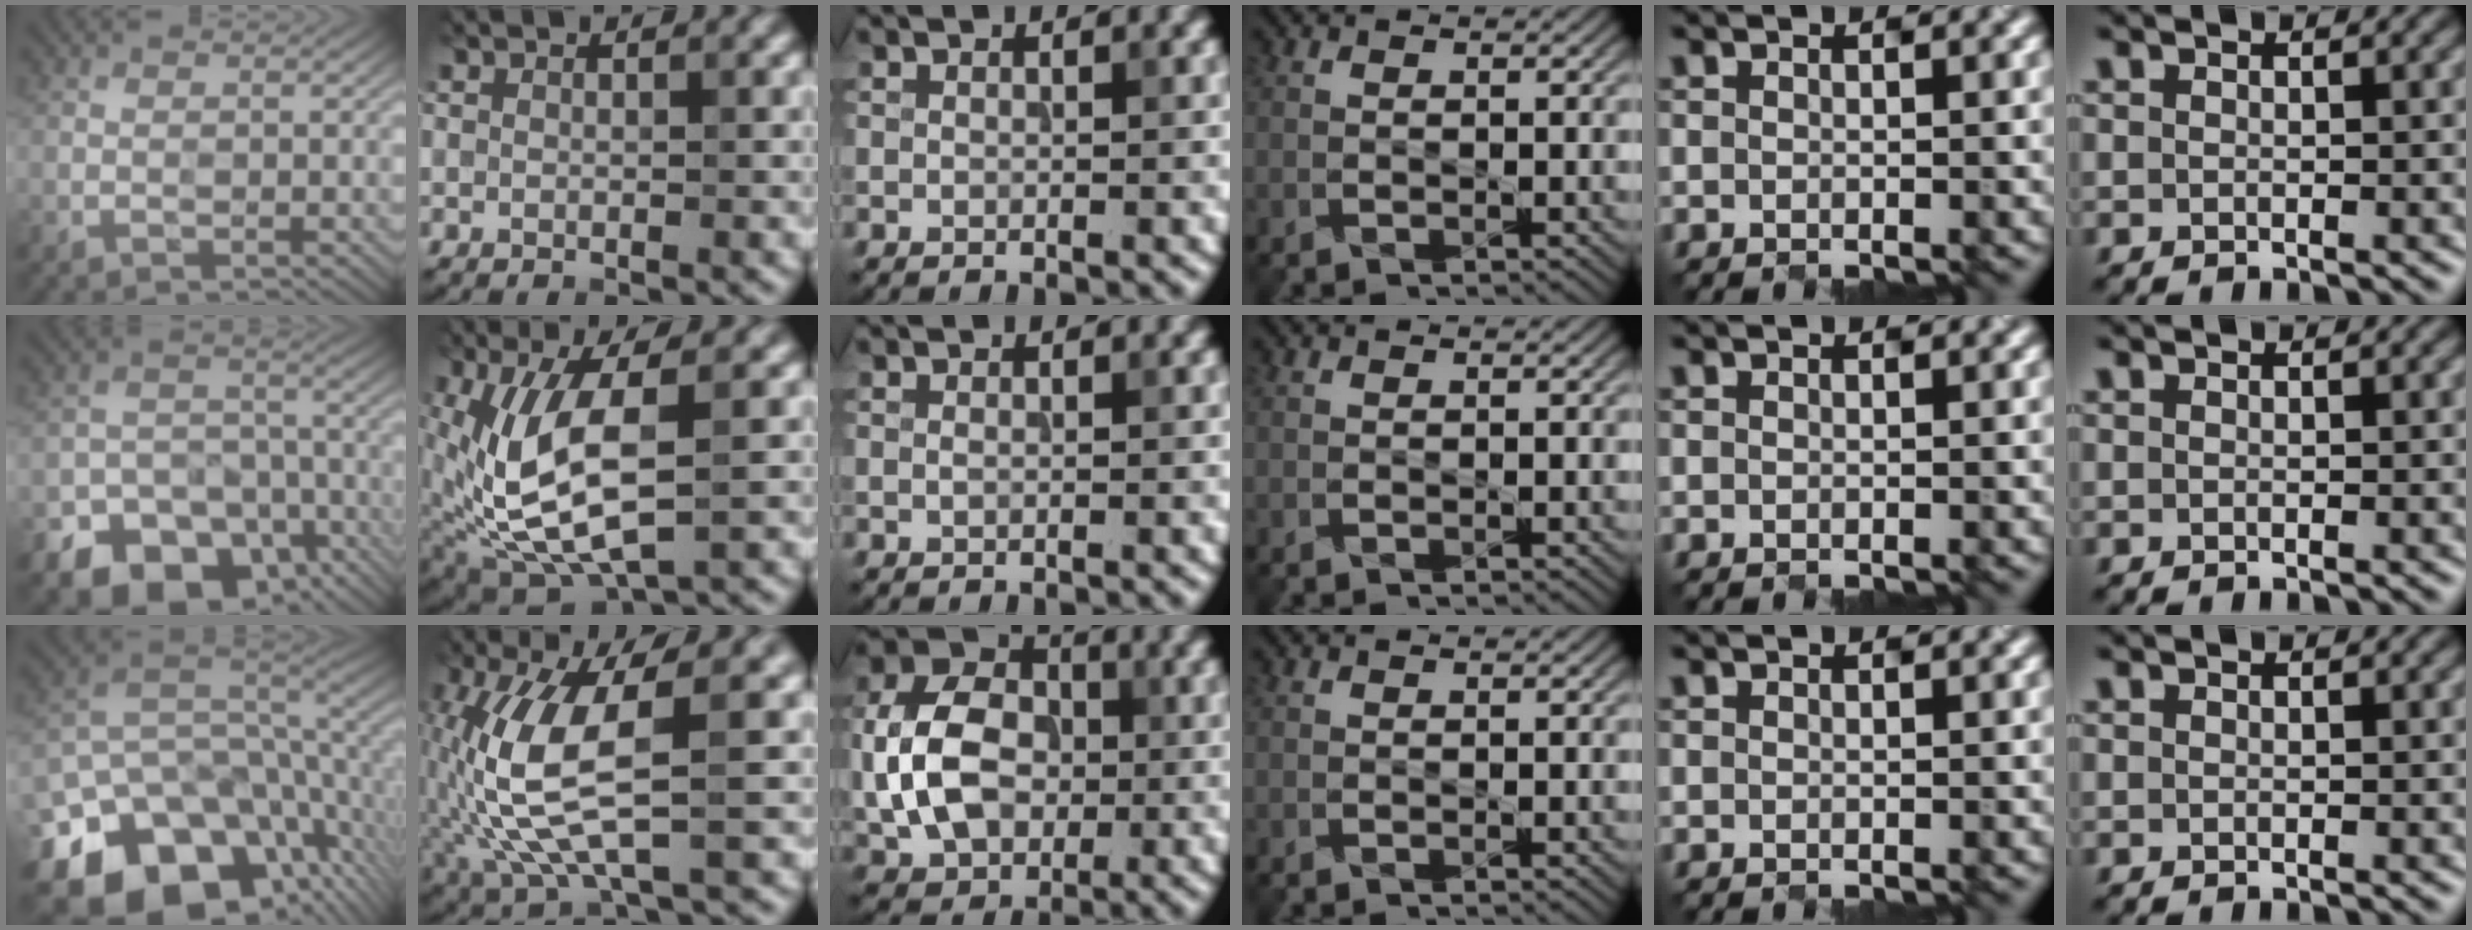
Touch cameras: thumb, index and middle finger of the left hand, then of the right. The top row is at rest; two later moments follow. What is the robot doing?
{"motion": "close", "object": "jewelry box"}